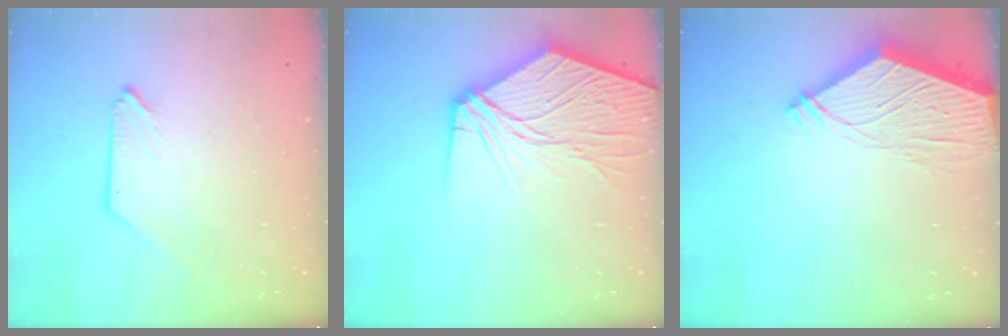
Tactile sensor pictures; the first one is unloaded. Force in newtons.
{"total": 15.1, "press": 14.9, "slide": 2.6}
{"total": 9.6, "press": 9.5, "slide": 1.2}